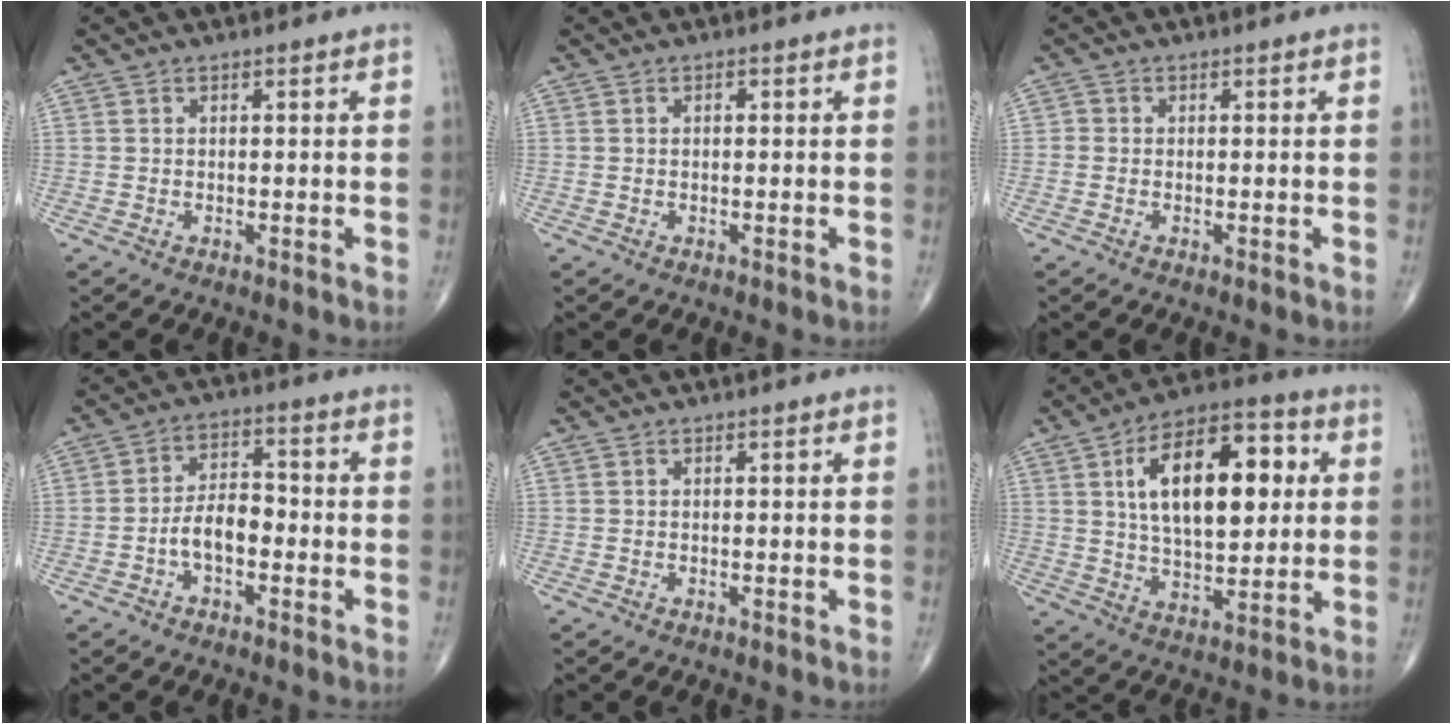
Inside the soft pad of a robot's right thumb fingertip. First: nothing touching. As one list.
[{"total": 0.6, "force": [0.1, 0.4, 0.5], "torque": [-0.011, 0.002, 0.003]}, {"total": 0.9, "force": [-0.2, 0.9, 0.3], "torque": [0.002, 0.003, -0.009]}, {"total": 6.6, "force": [-2.1, 3.6, 5.0], "torque": [-0.079, 0.032, -0.045]}, {"total": 0.0}, {"total": 19.9, "force": [4.5, 10.0, 16.6], "torque": [-0.238, 0.008, 0.070]}]